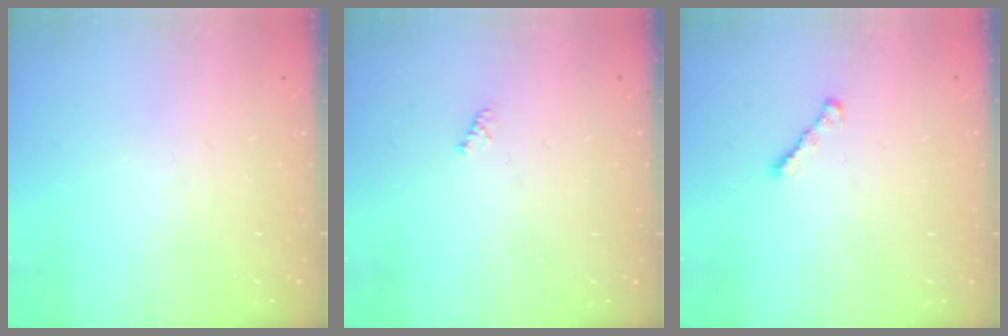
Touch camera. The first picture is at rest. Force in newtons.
{"total": 1.5, "press": 1.4, "slide": 0.4}
{"total": 2.4, "press": 2.3, "slide": 0.6}